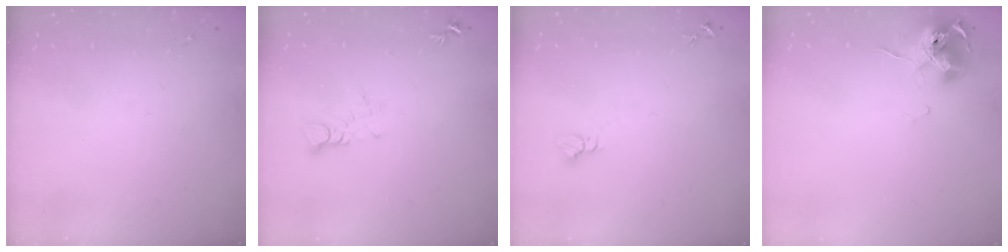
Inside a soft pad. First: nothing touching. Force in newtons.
{"total": 3.6, "press": 3.6, "slide": 0.2}
{"total": 2.8, "press": 2.8, "slide": 0.1}
{"total": 11.2, "press": 11.1, "slide": 1.1}